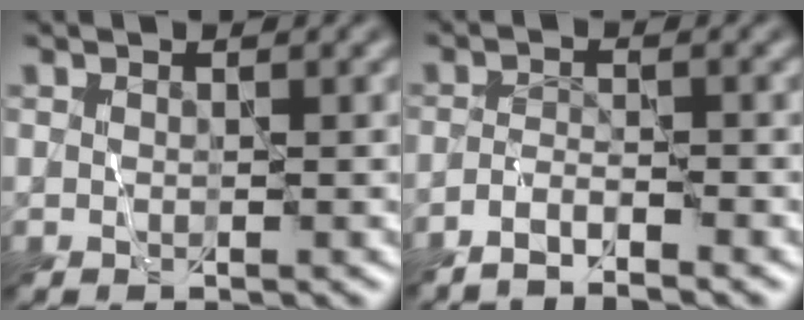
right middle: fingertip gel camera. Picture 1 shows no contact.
{"total": 2.2, "force": [-1.9, 0.2, 1.1], "torque": [-0.022, 0.001, -0.043]}